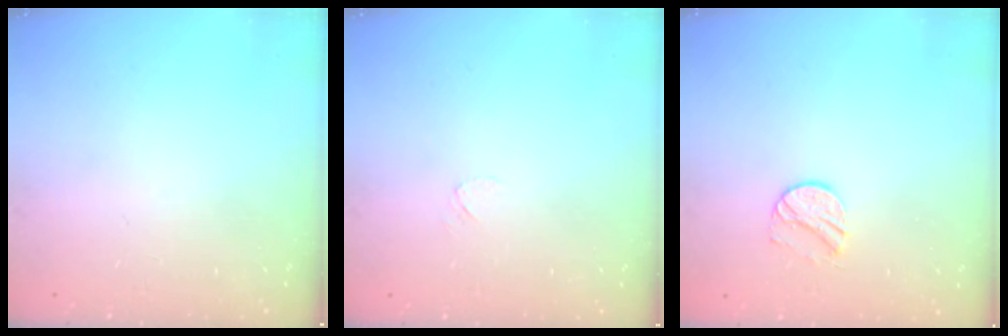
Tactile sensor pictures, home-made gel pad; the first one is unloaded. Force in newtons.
{"total": 3.2, "press": 3.2, "slide": 0.4}
{"total": 9.0, "press": 9.0, "slide": 0.5}